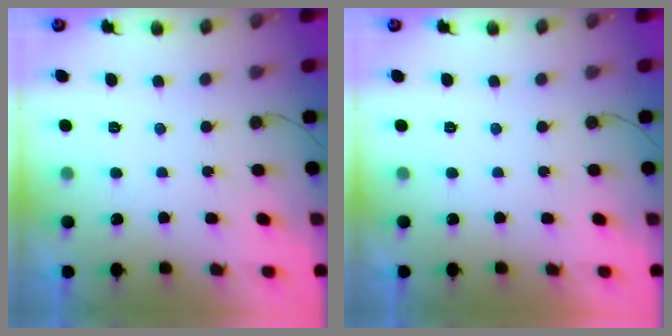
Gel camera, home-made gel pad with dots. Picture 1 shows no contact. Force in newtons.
{"total": 1.7, "press": 1.6, "slide": 0.1}